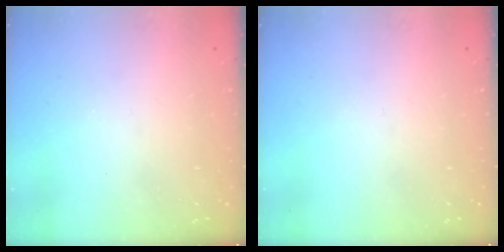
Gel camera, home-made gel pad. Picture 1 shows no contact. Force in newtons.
{"total": 0.0}